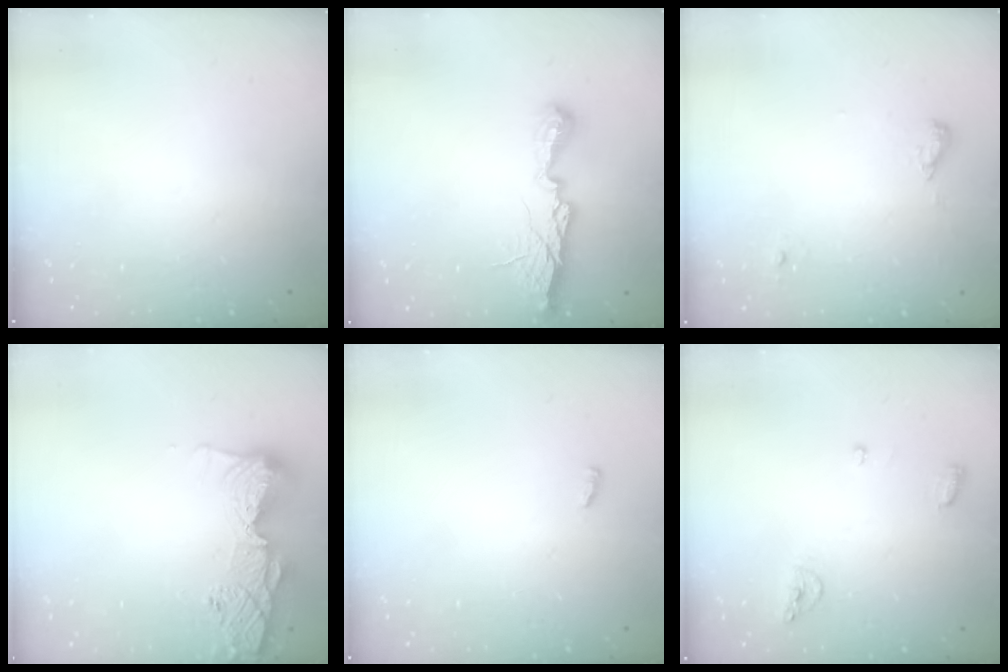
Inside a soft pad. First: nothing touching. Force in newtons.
{"total": 10.7, "press": 10.7, "slide": 0.3}
{"total": 7.0, "press": 6.3, "slide": 2.9}
{"total": 14.3, "press": 14.2, "slide": 1.3}
{"total": 2.9, "press": 2.6, "slide": 1.3}
{"total": 6.5, "press": 6.5, "slide": 0.5}